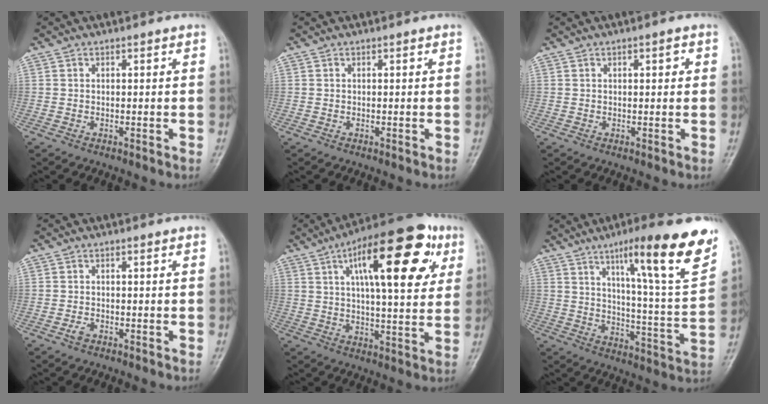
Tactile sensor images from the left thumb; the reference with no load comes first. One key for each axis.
{"total": 0.0}
{"total": 1.9, "fx": 0.6, "fy": 0.8, "fz": 1.6, "tx": -0.019, "ty": 0.001, "tz": 0.008}
{"total": 1.3, "fx": -0.8, "fy": 0.7, "fz": 0.7, "tx": -0.016, "ty": 0.004, "tz": -0.016}
{"total": 22.3, "fx": 8.3, "fy": 8.1, "fz": 19.0, "tx": -0.255, "ty": 0.002, "tz": 0.116}
{"total": 20.4, "fx": 11.8, "fy": 2.6, "fz": 16.5, "tx": -0.211, "ty": -0.052, "tz": 0.177}